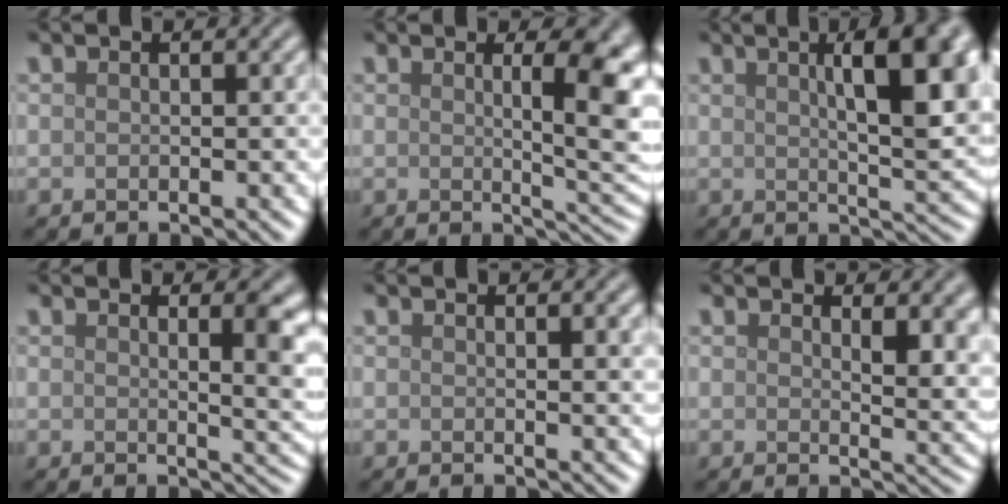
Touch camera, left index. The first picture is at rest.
{"total": 6.8, "force": [1.0, 1.7, 6.5], "torque": [-0.077, 0.001, 0.016]}
{"total": 9.8, "force": [2.6, 2.8, 9.1], "torque": [-0.111, 0.010, 0.041]}
{"total": 5.8, "force": [1.5, 2.5, 5.0], "torque": [-0.032, 0.002, 0.022]}
{"total": 1.4, "force": [0.6, 0.5, 1.2], "torque": [-0.009, 0.003, 0.006]}
{"total": 4.3, "force": [1.9, 1.8, 3.3], "torque": [-0.044, -0.011, 0.034]}